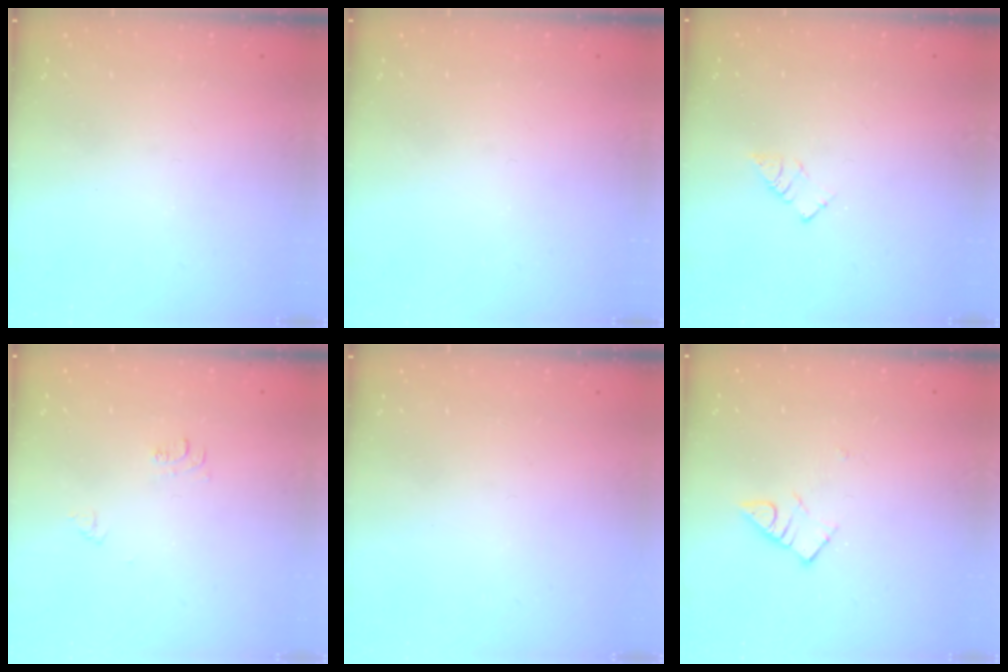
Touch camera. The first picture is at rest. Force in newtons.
{"total": 0.0}
{"total": 3.3, "press": 3.3, "slide": 0.3}
{"total": 3.9, "press": 3.9, "slide": 0.5}
{"total": 1.8, "press": 1.7, "slide": 0.1}
{"total": 3.3, "press": 3.3, "slide": 0.2}